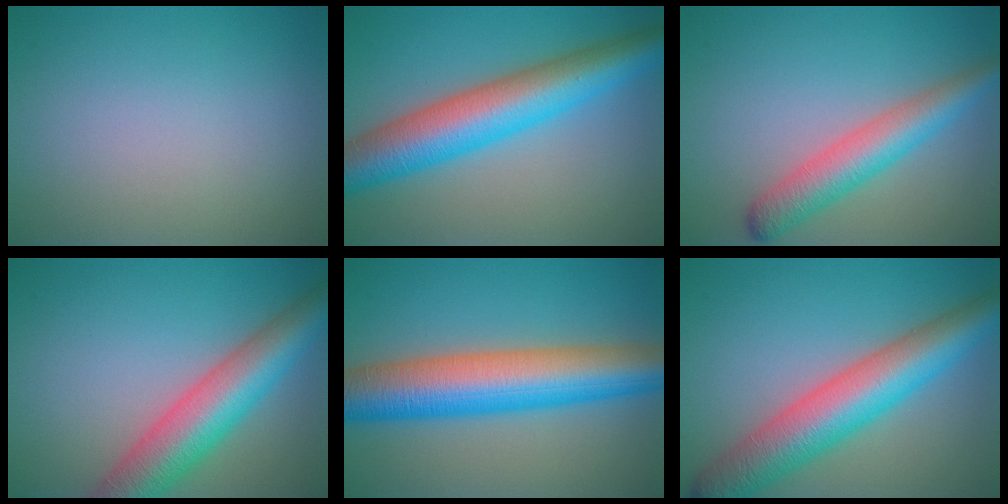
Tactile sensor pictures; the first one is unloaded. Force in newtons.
{"total": 9.5, "press": 9.5, "slide": 0.2}
{"total": 4.9, "press": 4.9, "slide": 0.1}
{"total": 8.4, "press": 8.4, "slide": 0.4}
{"total": 11.0, "press": 11.0, "slide": 0.1}
{"total": 9.0, "press": 9.0, "slide": 0.2}